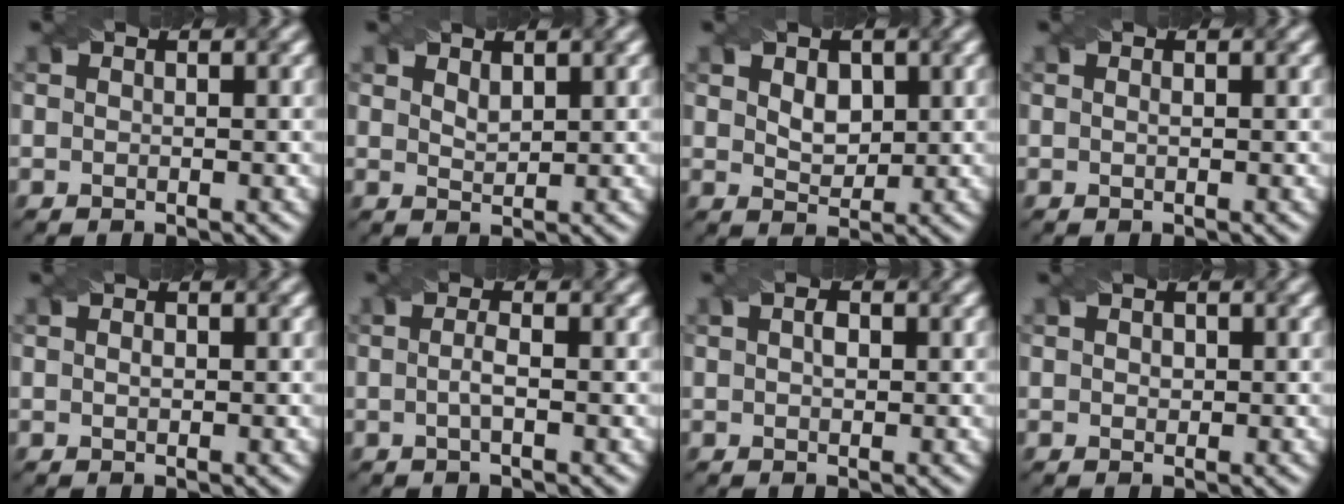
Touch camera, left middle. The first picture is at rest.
{"total": 1.3, "force": [1.0, 0.4, 0.6], "torque": [-0.015, -0.002, 0.022]}
{"total": 2.5, "force": [1.0, 1.7, 1.6], "torque": [-0.027, 0.000, 0.018]}
{"total": 0.0}
{"total": 0.5, "force": [0.0, 0.3, 0.4], "torque": [-0.010, 0.002, 0.001]}
{"total": 1.5, "force": [-0.2, 0.3, 1.4], "torque": [-0.029, 0.001, -0.005]}
{"total": 1.2, "force": [0.2, 0.7, 1.0], "torque": [-0.017, 0.005, 0.002]}
{"total": 0.7, "force": [0.1, 0.6, 0.4], "torque": [-0.007, -0.001, 0.002]}